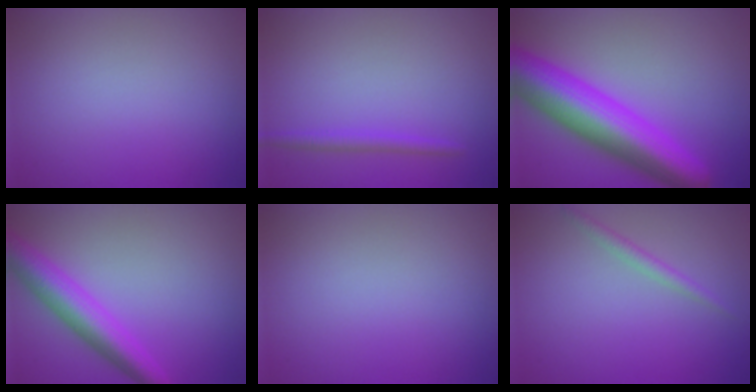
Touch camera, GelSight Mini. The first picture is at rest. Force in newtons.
{"total": 1.5, "press": 1.5, "slide": 0.1}
{"total": 10.4, "press": 10.4, "slide": 0.3}
{"total": 5.2, "press": 5.2, "slide": 0.2}
{"total": 0.0}
{"total": 1.3, "press": 1.3, "slide": 0.1}